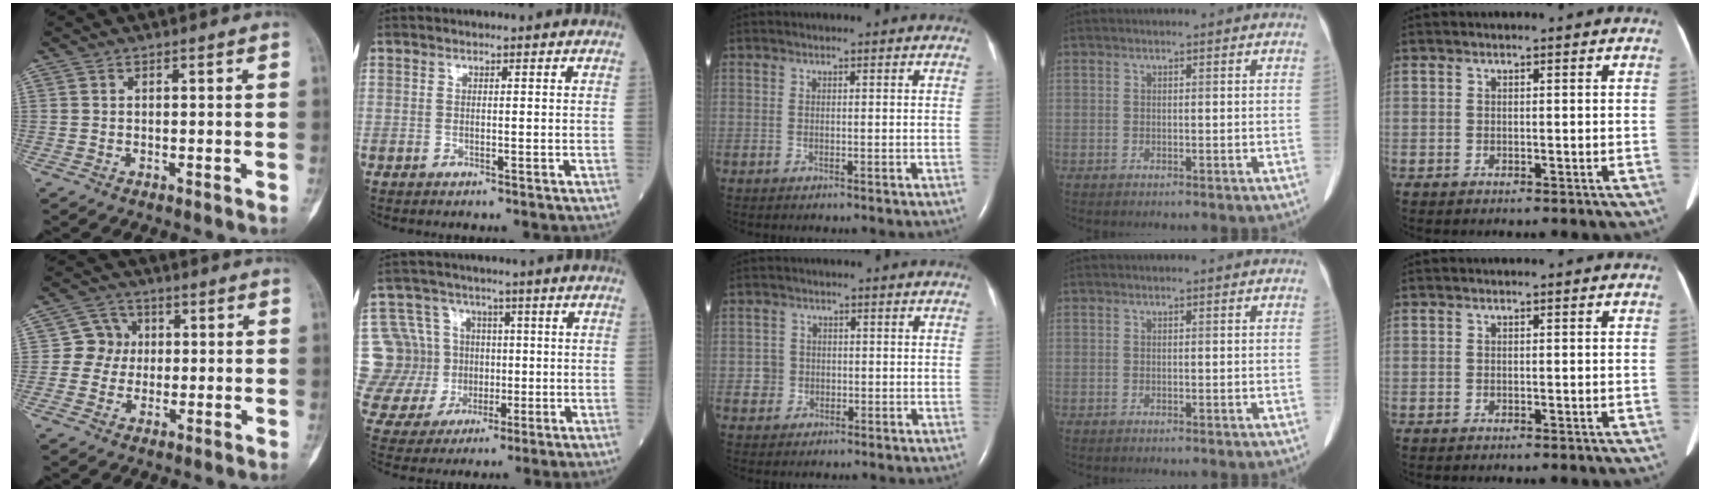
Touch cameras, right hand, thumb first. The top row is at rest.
{"thumb": {"total": 5.4, "force": [0.2, 5.3, 1.3], "torque": [0.018, 0.012, -0.005]}, "index": {"total": 14.0, "force": [0.5, 13.5, 3.5], "torque": [-0.106, 0.049, 0.029]}, "middle": {"total": 2.4, "force": [-0.4, 2.4, 0.2], "torque": [0.000, 0.006, -0.004]}}